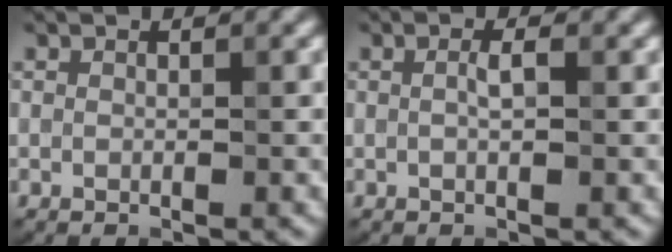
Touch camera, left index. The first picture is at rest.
{"total": 1.1, "force": [0.1, 0.2, 1.1], "torque": [-0.023, 0.001, 0.001]}